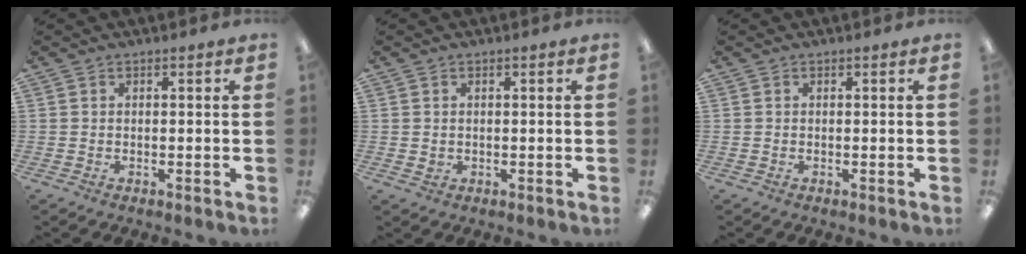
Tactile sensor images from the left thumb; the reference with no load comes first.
{"total": 1.0, "force": [0.3, 0.9, 0.3], "torque": [0.002, 0.001, 0.003]}
{"total": 0.0}